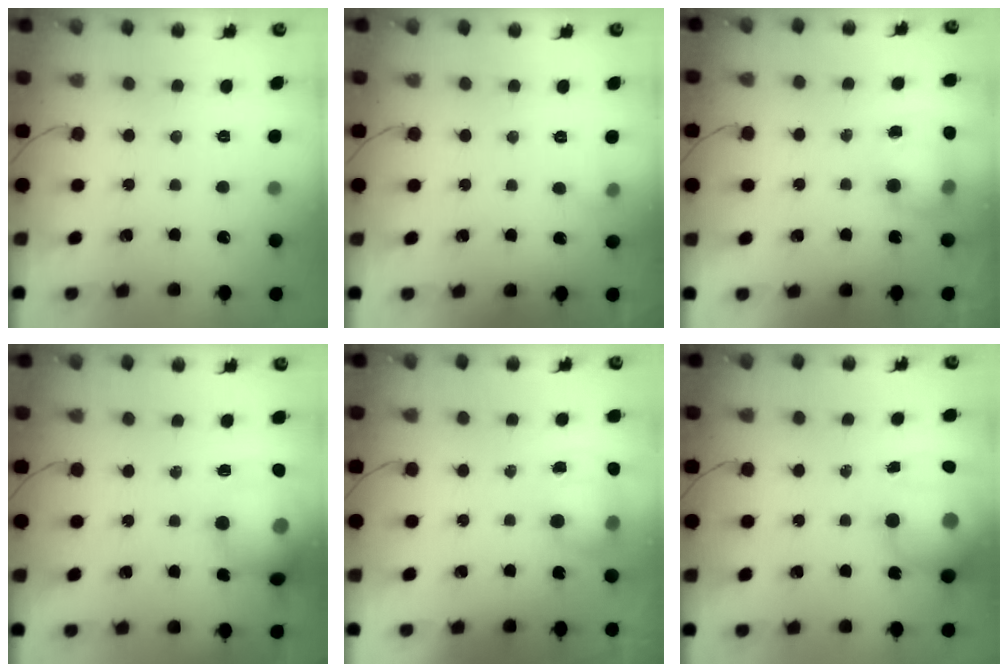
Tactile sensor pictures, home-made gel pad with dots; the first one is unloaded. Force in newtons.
{"total": 4.9, "press": 4.7, "slide": 1.5}
{"total": 8.0, "press": 8.0, "slide": 0.4}
{"total": 15.7, "press": 15.5, "slide": 2.6}
{"total": 8.6, "press": 8.5, "slide": 1.0}
{"total": 17.6, "press": 17.0, "slide": 4.5}